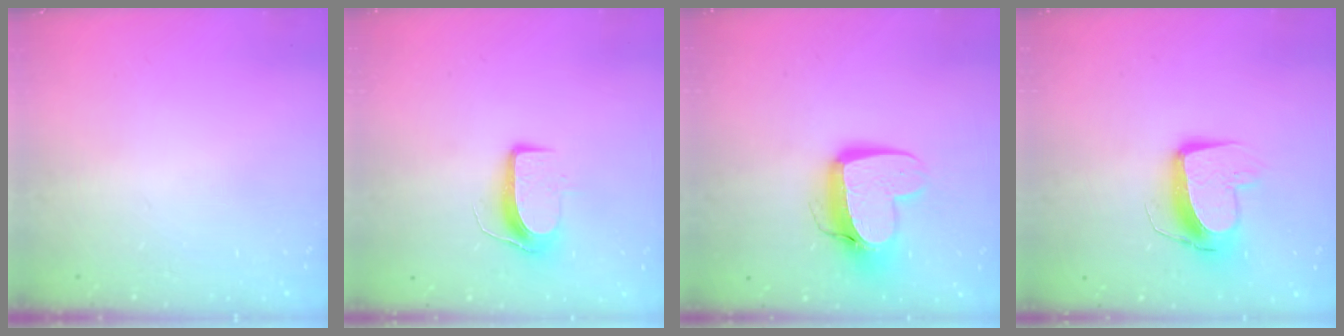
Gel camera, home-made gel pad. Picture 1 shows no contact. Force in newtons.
{"total": 8.9, "press": 8.9, "slide": 0.7}
{"total": 12.4, "press": 12.3, "slide": 1.2}
{"total": 11.8, "press": 11.7, "slide": 1.1}